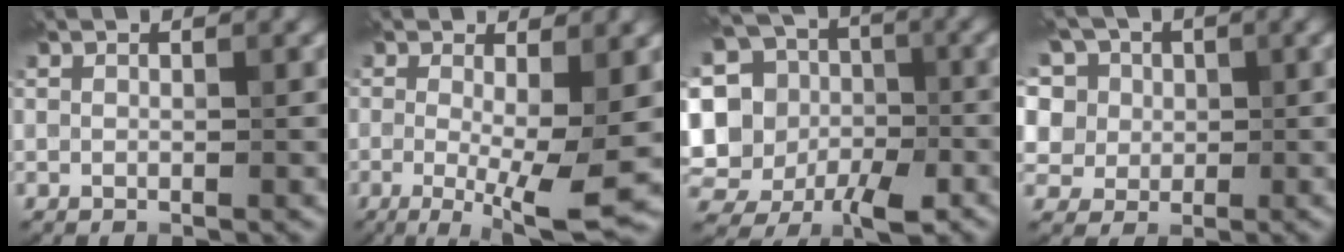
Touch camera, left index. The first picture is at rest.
{"total": 7.8, "force": [-1.0, 1.8, 7.5], "torque": [-0.123, -0.019, -0.016]}
{"total": 16.8, "force": [-0.7, 15.0, 7.4], "torque": [-0.221, 0.011, -0.022]}
{"total": 14.9, "force": [7.8, 10.5, 7.1], "torque": [-0.172, 0.053, 0.111]}